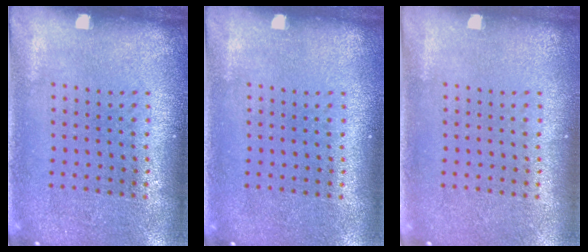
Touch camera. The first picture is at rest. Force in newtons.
{"total": 0.0}
{"total": 0.0}